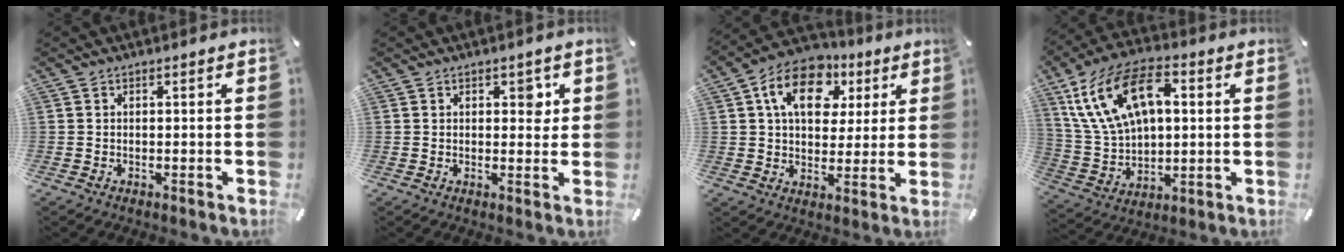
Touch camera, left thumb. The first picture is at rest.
{"total": 3.4, "force": [1.3, 2.0, 2.5], "torque": [-0.012, -0.009, 0.012]}
{"total": 14.1, "force": [5.3, 10.0, 8.3], "torque": [-0.126, -0.006, 0.095]}
{"total": 17.6, "force": [6.2, 11.4, 11.9], "torque": [-0.271, -0.002, 0.111]}